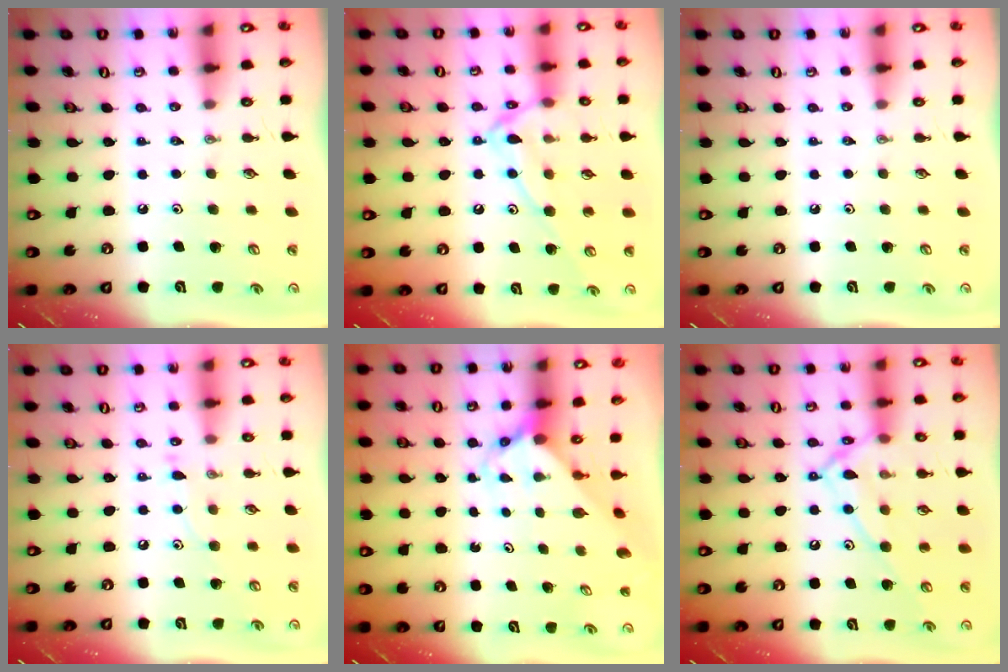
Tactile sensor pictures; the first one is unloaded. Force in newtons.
{"total": 13.1, "press": 13.1, "slide": 0.9}
{"total": 0.0}
{"total": 8.0, "press": 8.0, "slide": 0.2}
{"total": 3.6, "press": 3.6, "slide": 0.4}
{"total": 14.3, "press": 14.2, "slide": 0.9}